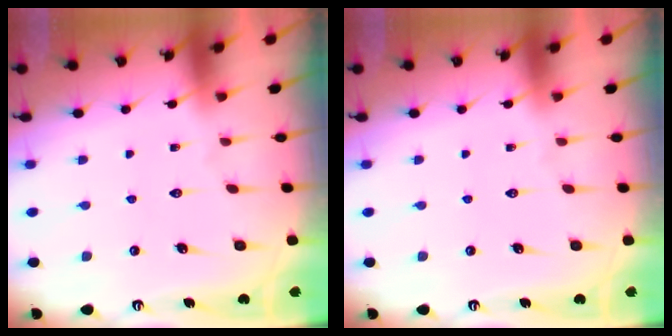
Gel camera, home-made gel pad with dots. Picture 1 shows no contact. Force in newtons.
{"total": 0.0}